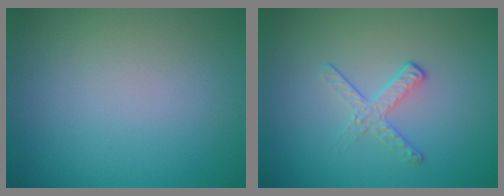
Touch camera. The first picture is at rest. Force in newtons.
{"total": 1.9, "press": 1.1, "slide": 1.6}